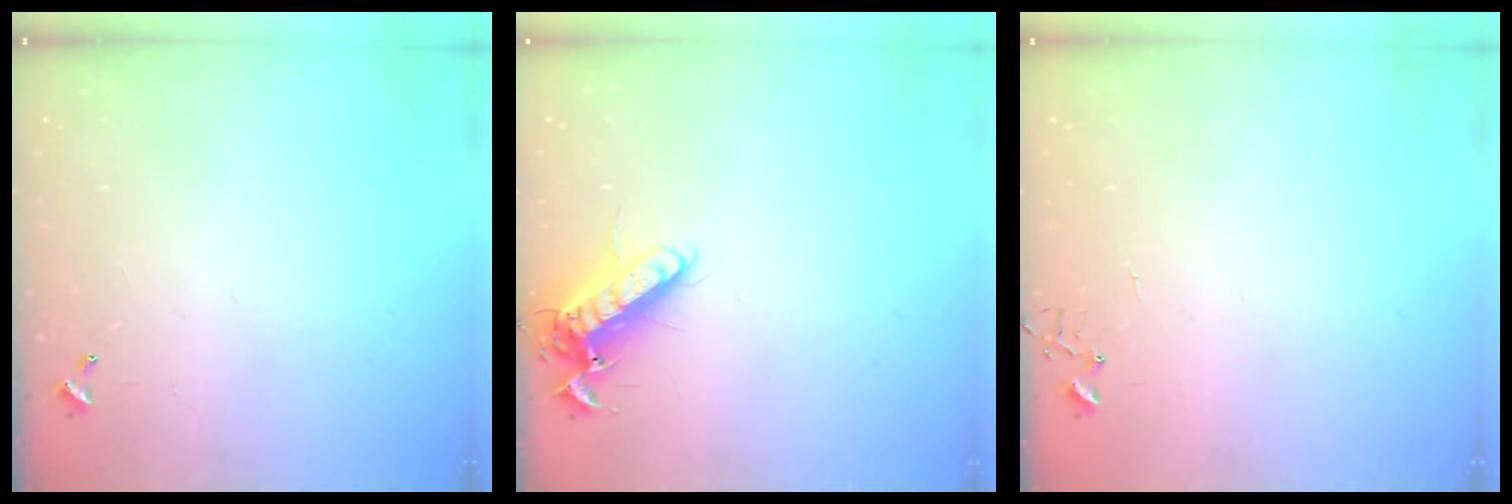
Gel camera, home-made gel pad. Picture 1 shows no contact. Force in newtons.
{"total": 12.7, "press": 12.5, "slide": 2.1}
{"total": 5.0, "press": 5.0, "slide": 0.4}